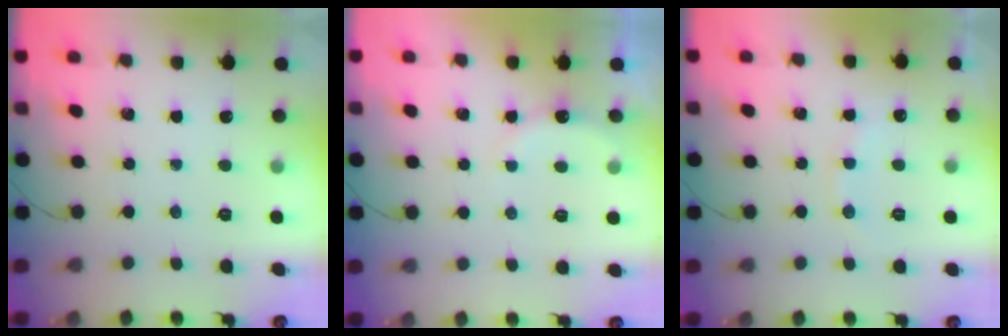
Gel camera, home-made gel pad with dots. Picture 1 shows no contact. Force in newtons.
{"total": 7.4, "press": 7.3, "slide": 1.4}
{"total": 7.2, "press": 7.1, "slide": 1.3}